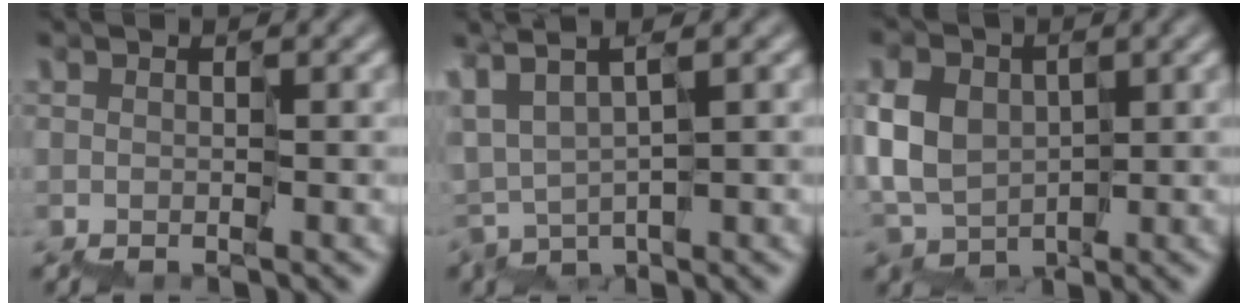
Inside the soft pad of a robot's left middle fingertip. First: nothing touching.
{"total": 1.9, "force": [1.0, 0.4, 1.6], "torque": [-0.054, 0.007, 0.021]}
{"total": 4.2, "force": [0.6, 3.6, 2.1], "torque": [-0.047, 0.017, 0.000]}